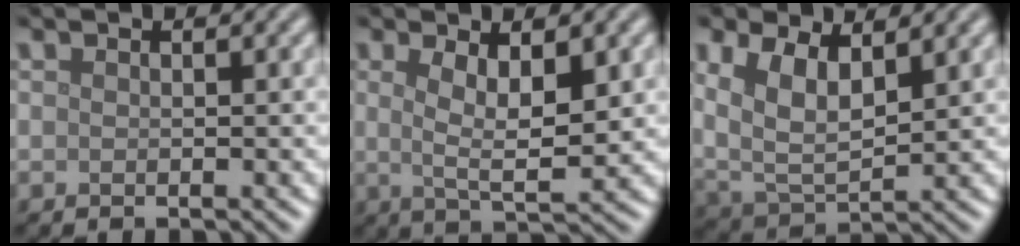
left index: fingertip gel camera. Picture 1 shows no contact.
{"total": 5.0, "force": [1.1, 1.5, 4.7], "torque": [-0.082, -0.004, 0.020]}
{"total": 6.8, "force": [2.7, 3.7, 5.0], "torque": [-0.111, -0.003, 0.048]}